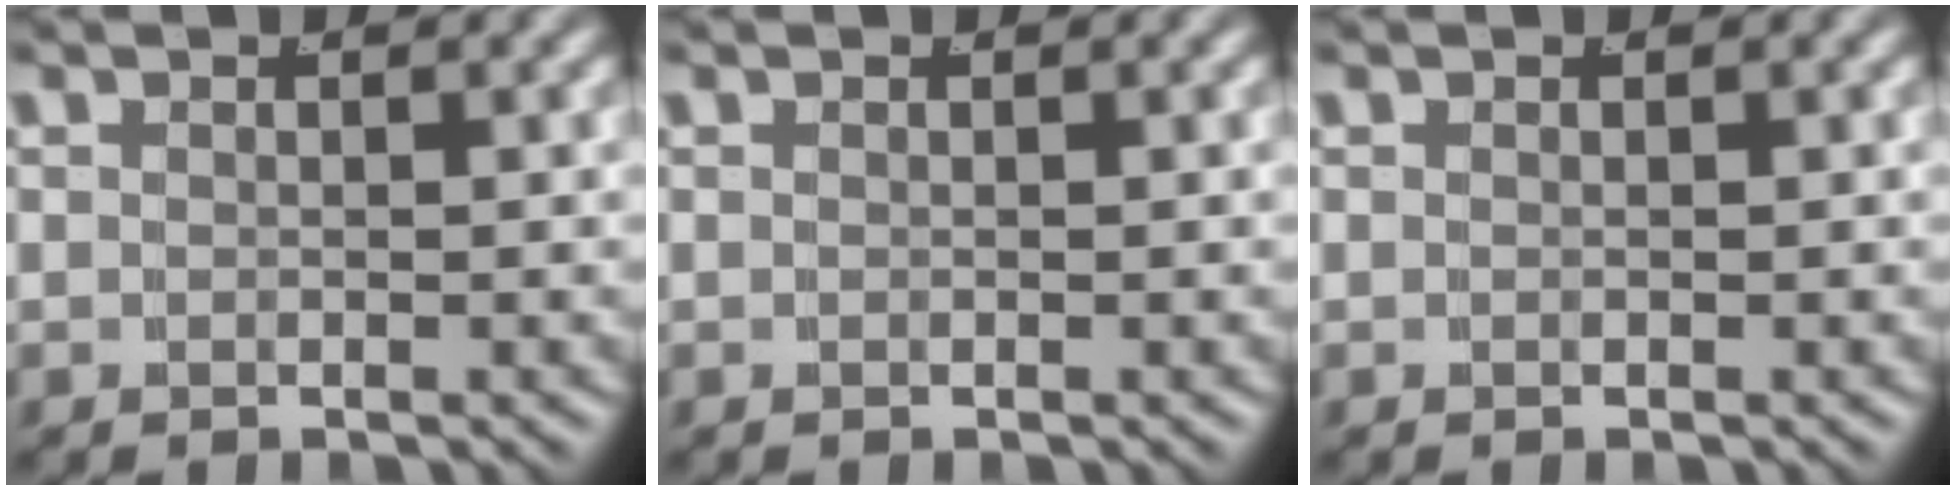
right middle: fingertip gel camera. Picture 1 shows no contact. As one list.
[{"total": 0.0}, {"total": 0.0}]